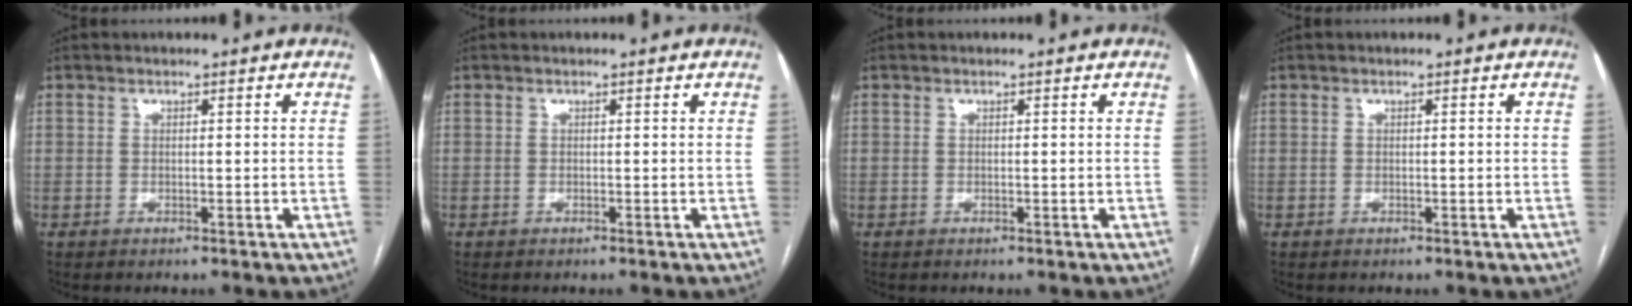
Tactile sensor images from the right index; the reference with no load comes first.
{"total": 0.0}
{"total": 0.0}
{"total": 0.0}